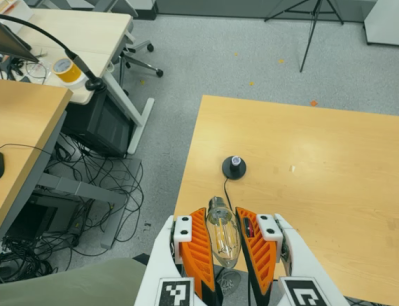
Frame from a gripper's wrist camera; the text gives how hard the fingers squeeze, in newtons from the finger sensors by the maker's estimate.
{"total": 19.7, "left": 21.3, "right": 18.0}